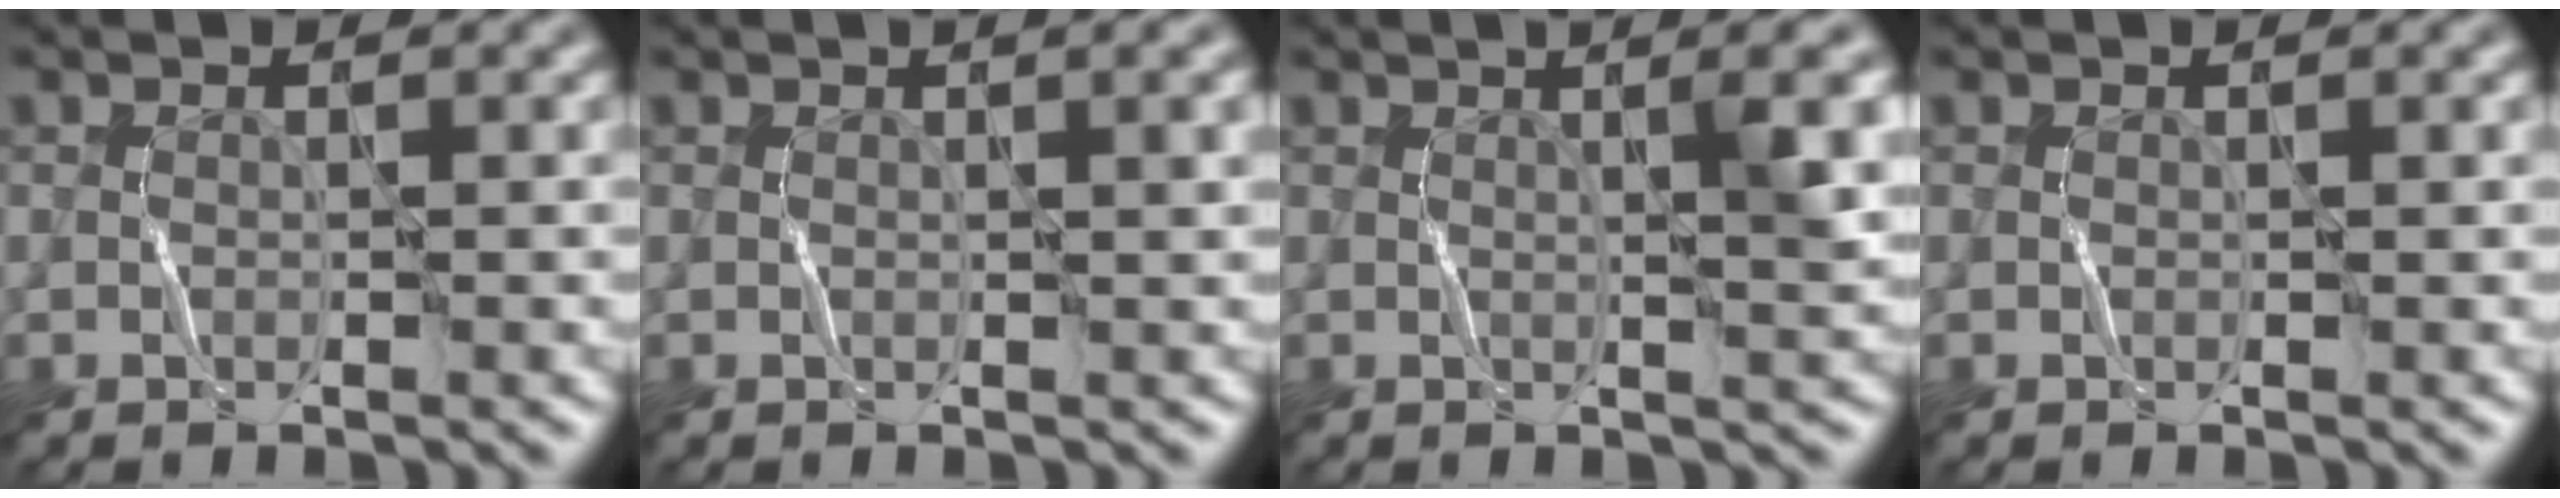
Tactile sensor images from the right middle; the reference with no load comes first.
{"total": 2.6, "force": [0.3, 0.9, 2.4], "torque": [-0.018, 0.009, 0.004]}
{"total": 4.7, "force": [0.7, 0.9, 4.5], "torque": [-0.058, 0.011, 0.017]}
{"total": 0.0}